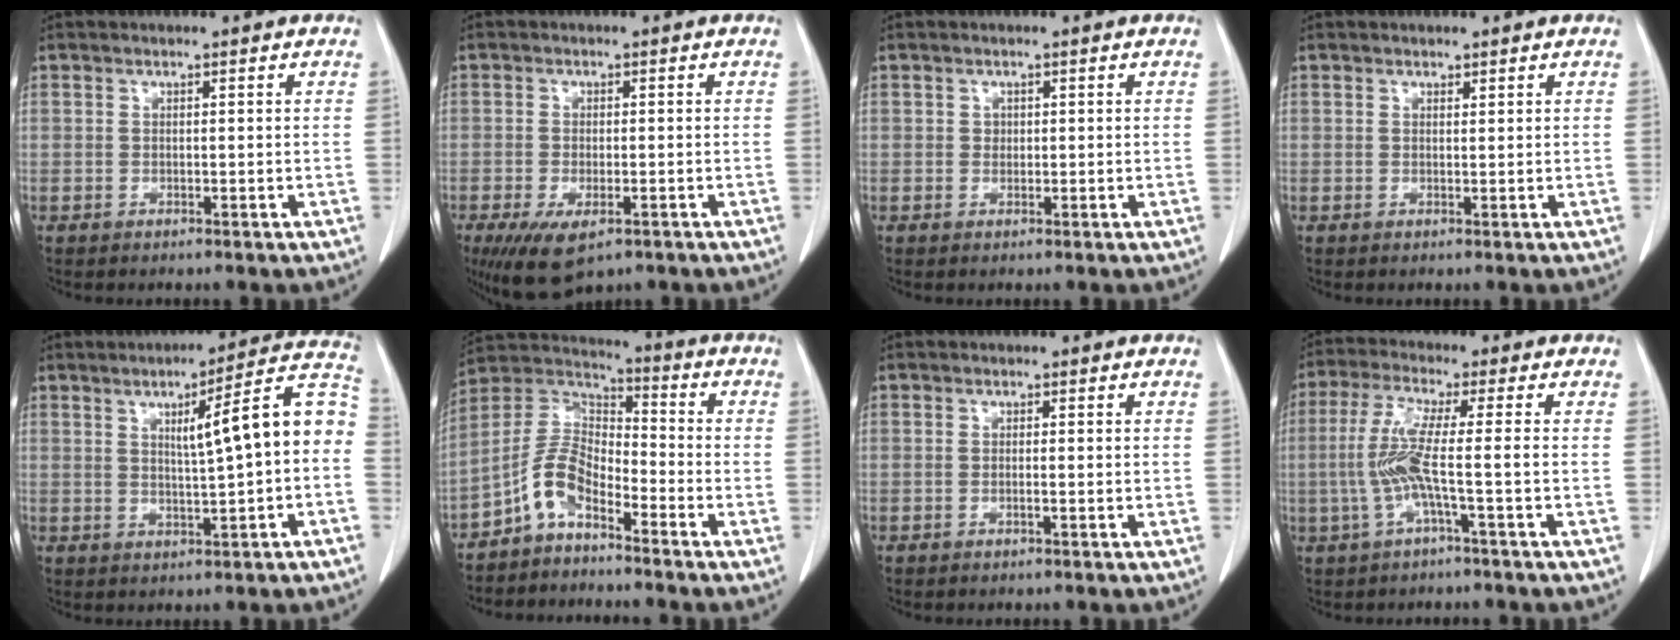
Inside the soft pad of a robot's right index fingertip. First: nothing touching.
{"total": 7.6, "force": [-4.3, 3.0, 5.5], "torque": [-0.094, -0.017, -0.066]}
{"total": 0.8, "force": [0.1, 0.8, 0.3], "torque": [0.000, 0.002, 0.002]}
{"total": 0.6, "force": [0.5, 0.2, 0.1], "torque": [-0.005, -0.005, 0.008]}
{"total": 11.7, "force": [0.8, 0.6, 11.6], "torque": [-0.153, 0.028, 0.006]}
{"total": 7.9, "force": [-4.9, 3.4, 5.2], "torque": [-0.116, 0.024, -0.103]}
{"total": 0.6, "force": [-0.2, -0.1, 0.5], "torque": [-0.010, 0.001, -0.004]}
{"total": 6.1, "force": [-1.1, -0.2, 6.0], "torque": [-0.135, 0.008, -0.024]}